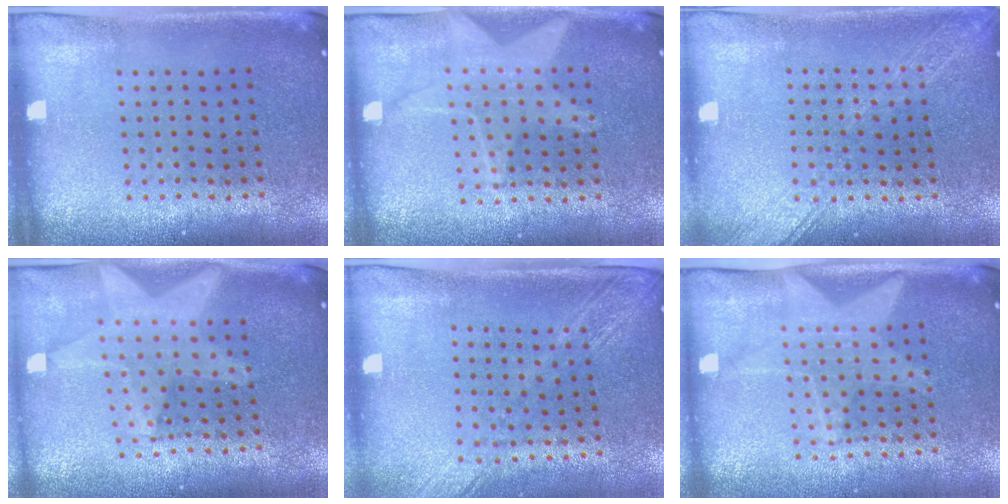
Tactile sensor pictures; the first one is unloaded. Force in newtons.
{"total": 1.3, "press": 1.3, "slide": 0.2}
{"total": 1.7, "press": 1.7, "slide": 0.2}
{"total": 2.1, "press": 1.7, "slide": 1.2}
{"total": 2.0, "press": 1.6, "slide": 1.2}
{"total": 1.4, "press": 1.4, "slide": 0.2}